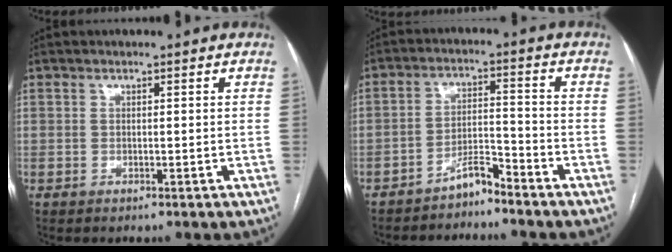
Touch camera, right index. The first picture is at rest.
{"total": 4.5, "force": [-4.0, 0.5, 1.9], "torque": [-0.030, -0.001, -0.074]}